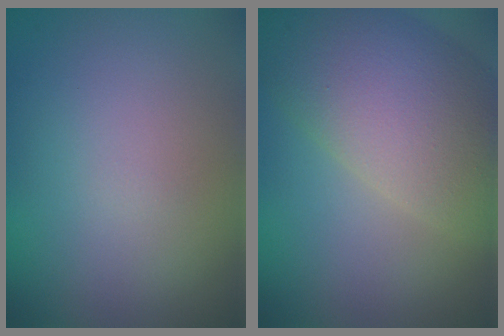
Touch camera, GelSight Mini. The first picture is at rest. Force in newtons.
{"total": 10.6, "press": 10.6, "slide": 0.6}